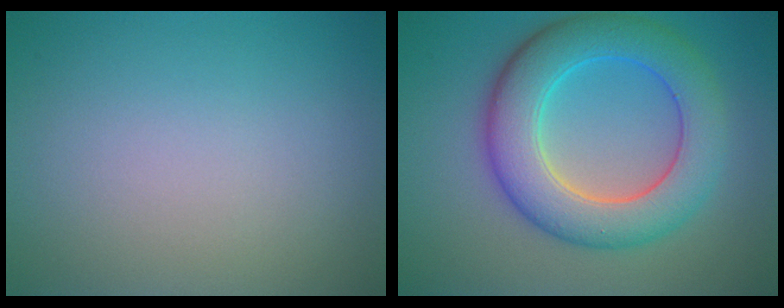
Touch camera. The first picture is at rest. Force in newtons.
{"total": 8.2, "press": 8.2, "slide": 0.2}